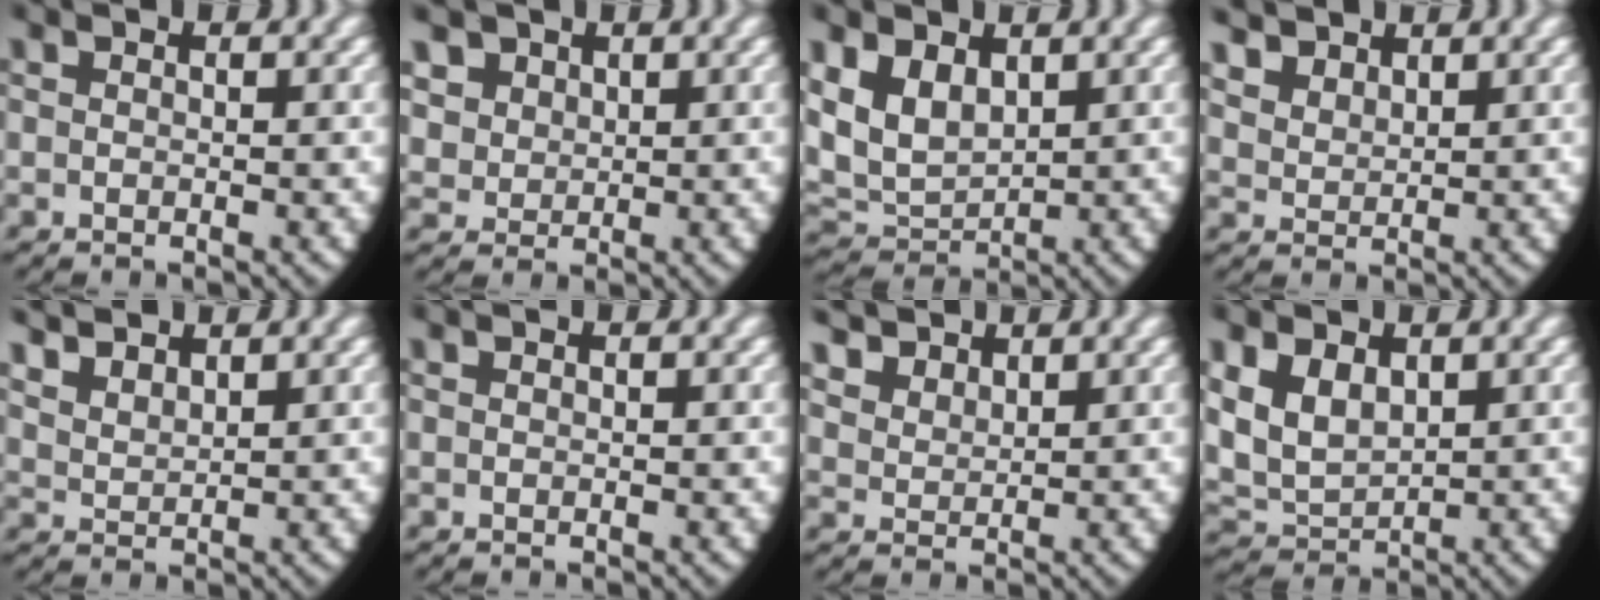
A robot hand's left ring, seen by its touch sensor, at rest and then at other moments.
{"total": 6.0, "force": [1.9, 5.1, 2.5], "torque": [-0.076, -0.011, 0.040]}
{"total": 8.6, "force": [0.9, 7.3, 4.5], "torque": [-0.129, -0.028, 0.024]}
{"total": 3.3, "force": [2.5, 1.8, 1.2], "torque": [-0.031, -0.006, 0.057]}
{"total": 3.4, "force": [2.8, 1.7, 1.1], "torque": [-0.033, -0.001, 0.056]}
{"total": 0.0}
{"total": 3.6, "force": [2.8, 1.9, 1.3], "torque": [-0.033, -0.005, 0.059]}
{"total": 7.6, "force": [0.7, 6.5, 3.9], "torque": [-0.117, -0.024, 0.022]}